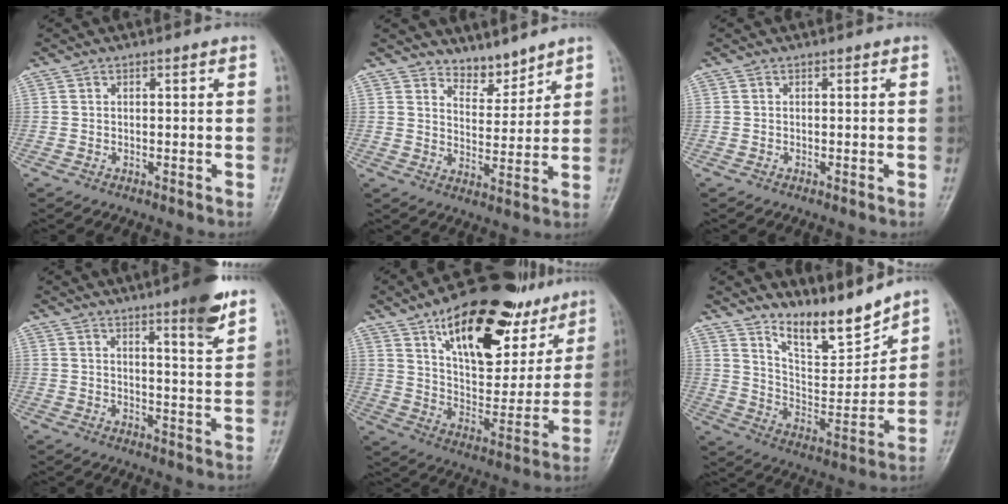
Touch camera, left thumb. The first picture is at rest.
{"total": 5.2, "force": [4.9, 1.8, 0.8], "torque": [0.008, -0.048, 0.093]}
{"total": 0.0}
{"total": 8.0, "force": [5.3, 0.8, 6.0], "torque": [-0.076, -0.036, 0.072]}
{"total": 26.6, "force": [15.2, 12.7, 17.8], "torque": [-0.213, -0.036, 0.240]}
{"total": 12.2, "force": [10.8, 2.8, 5.1], "torque": [-0.057, -0.084, 0.199]}